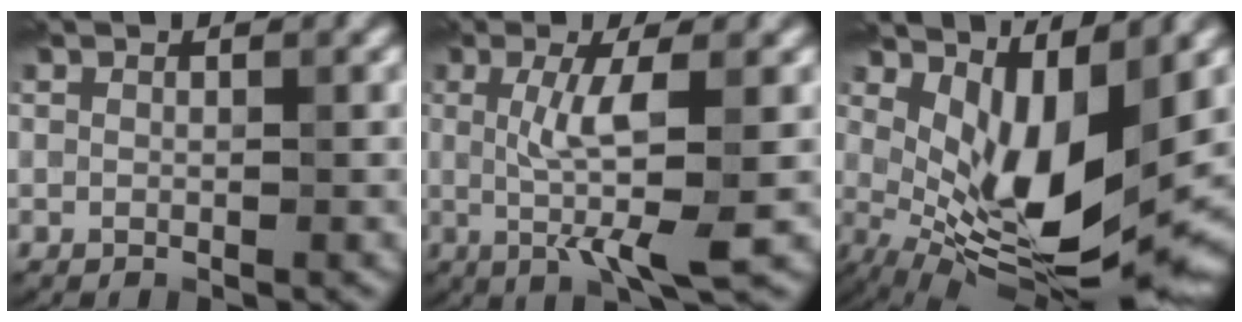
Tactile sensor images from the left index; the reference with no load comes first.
{"total": 5.7, "force": [-0.3, 1.0, 5.6], "torque": [-0.103, -0.007, -0.001]}
{"total": 10.6, "force": [1.1, 4.7, 9.4], "torque": [-0.168, -0.024, 0.030]}